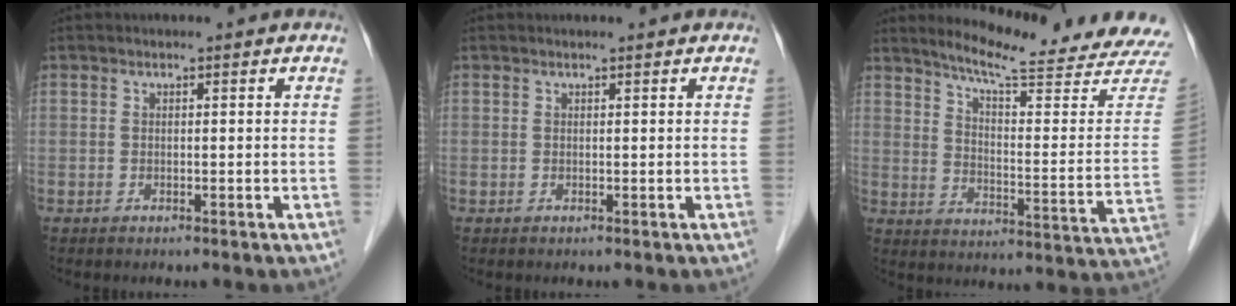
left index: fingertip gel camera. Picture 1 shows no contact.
{"total": 0.8, "force": [0.7, -0.1, 0.3], "torque": [-0.006, 0.006, 0.014]}
{"total": 20.9, "force": [19.5, -0.6, 7.4], "torque": [-0.116, -0.104, 0.248]}